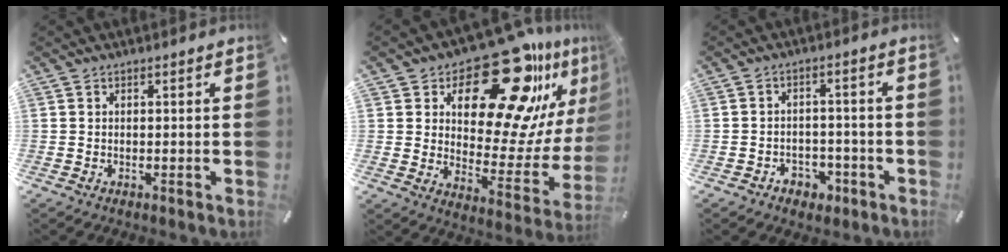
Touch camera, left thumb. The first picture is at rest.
{"total": 27.2, "force": [18.0, 12.8, 16.0], "torque": [-0.206, -0.131, 0.300]}
{"total": 4.5, "force": [-2.4, 3.5, 1.5], "torque": [-0.020, 0.013, -0.042]}